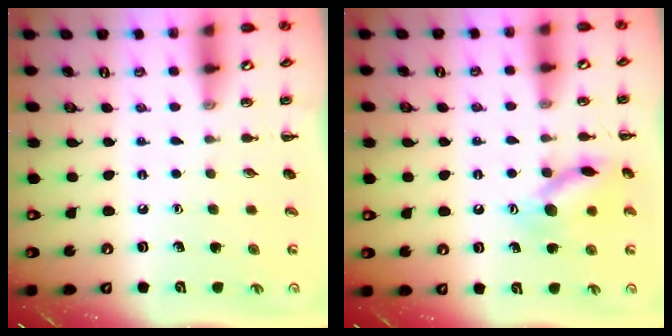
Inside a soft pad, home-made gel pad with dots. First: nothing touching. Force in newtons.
{"total": 13.2, "press": 13.2, "slide": 1.1}